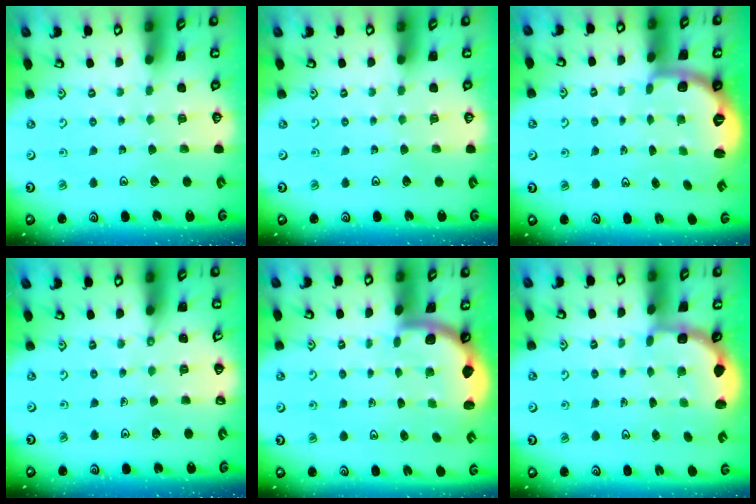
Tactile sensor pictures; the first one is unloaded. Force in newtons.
{"total": 0.0}
{"total": 2.7, "press": 1.6, "slide": 2.1}
{"total": 2.5, "press": 2.5, "slide": 0.4}
{"total": 1.8, "press": 1.8, "slide": 0.1}
{"total": 2.8, "press": 2.5, "slide": 1.4}